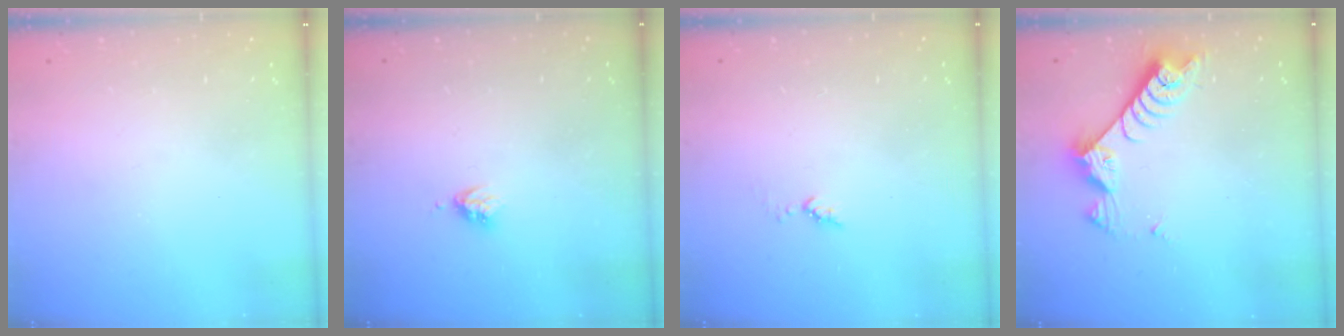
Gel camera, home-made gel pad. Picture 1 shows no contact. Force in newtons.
{"total": 3.2, "press": 3.2, "slide": 0.3}
{"total": 3.7, "press": 3.6, "slide": 0.4}
{"total": 7.7, "press": 7.6, "slide": 1.2}